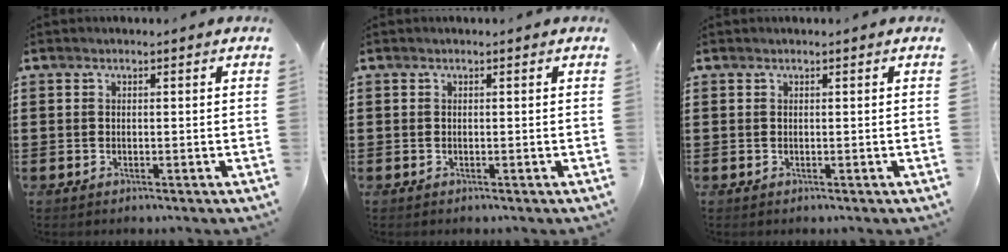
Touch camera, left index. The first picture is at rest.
{"total": 0.0}
{"total": 0.0}